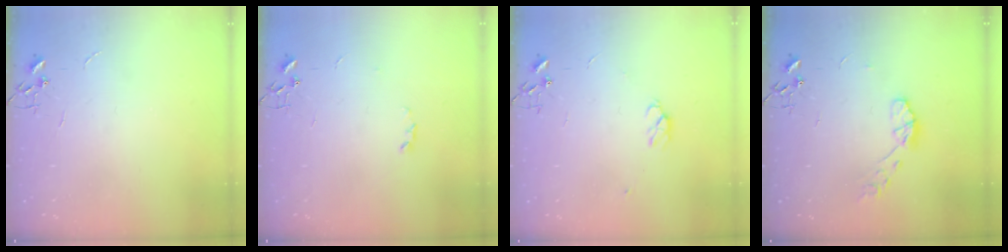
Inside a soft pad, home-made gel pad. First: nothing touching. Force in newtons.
{"total": 2.8, "press": 2.7, "slide": 0.5}
{"total": 4.4, "press": 4.3, "slide": 0.8}
{"total": 7.0, "press": 7.0, "slide": 0.5}